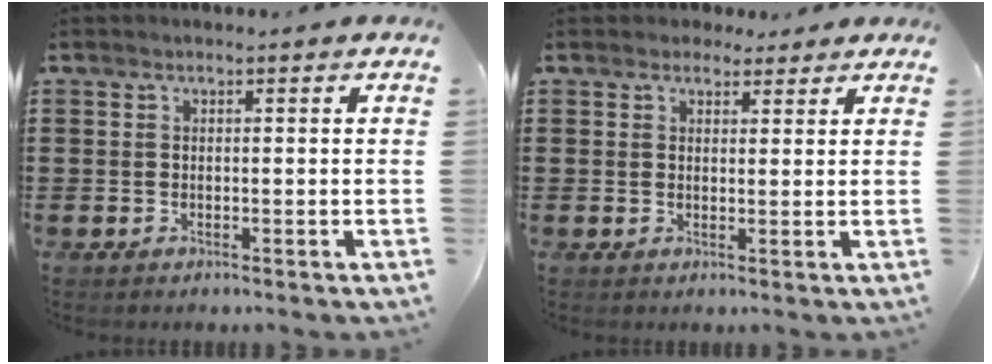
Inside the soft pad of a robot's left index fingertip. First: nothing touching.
{"total": 2.3, "force": [1.9, 1.3, 0.3], "torque": [-0.004, 0.005, 0.034]}